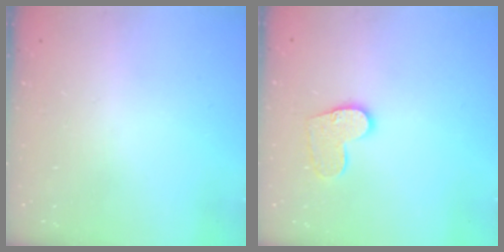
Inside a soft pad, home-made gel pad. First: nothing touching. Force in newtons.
{"total": 10.4, "press": 10.4, "slide": 0.7}